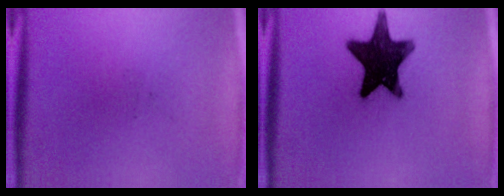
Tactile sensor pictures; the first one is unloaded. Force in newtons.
{"total": 17.2}